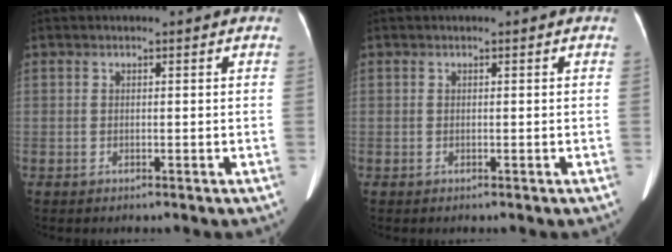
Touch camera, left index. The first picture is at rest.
{"total": 0.0}